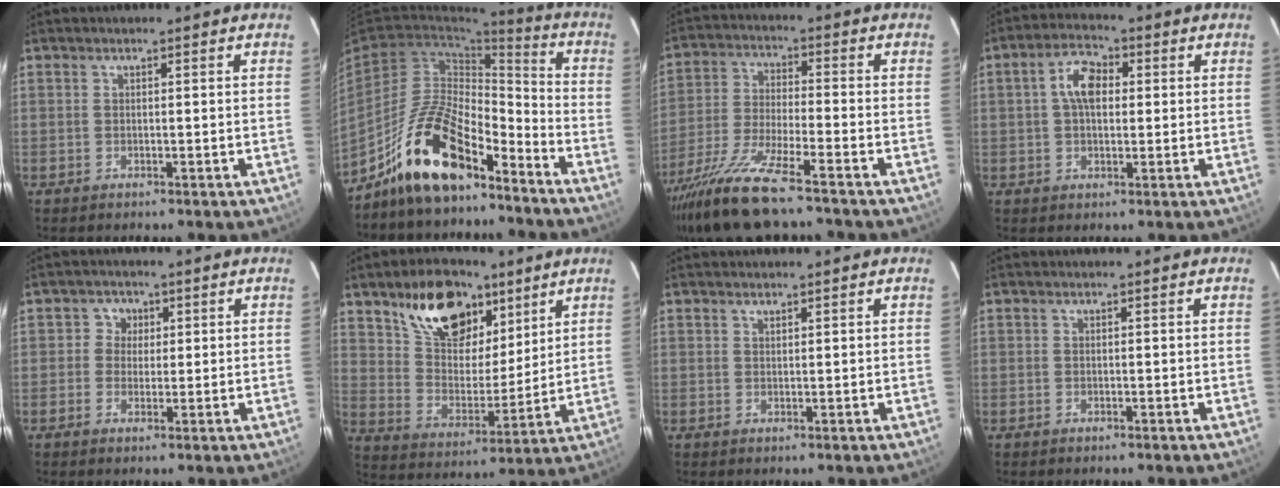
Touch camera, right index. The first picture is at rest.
{"total": 16.7, "force": [-11.9, 6.1, 9.9], "torque": [-0.192, 0.016, -0.214]}
{"total": 13.6, "force": [-10.7, 1.3, 8.3], "torque": [-0.175, -0.029, -0.202]}
{"total": 6.5, "force": [1.0, 3.9, 5.0], "torque": [-0.093, 0.021, 0.018]}
{"total": 3.2, "force": [0.4, 3.1, 0.0], "torque": [0.011, 0.014, 0.001]}
{"total": 17.8, "force": [10.8, 9.5, 10.4], "torque": [-0.188, 0.032, 0.199]}
{"total": 0.8, "force": [0.7, 0.2, 0.2], "torque": [-0.004, 0.001, 0.014]}
{"total": 0.0}